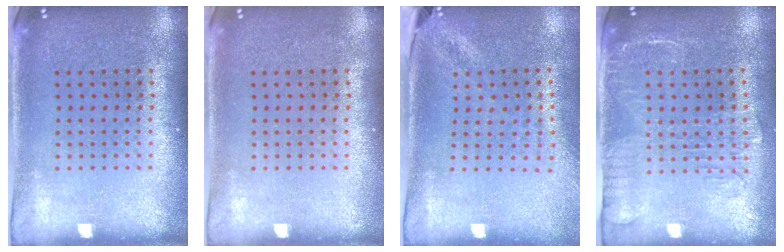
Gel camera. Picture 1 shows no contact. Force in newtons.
{"total": 0.0}
{"total": 1.8, "press": 1.4, "slide": 1.2}
{"total": 1.9, "press": 1.6, "slide": 1.0}